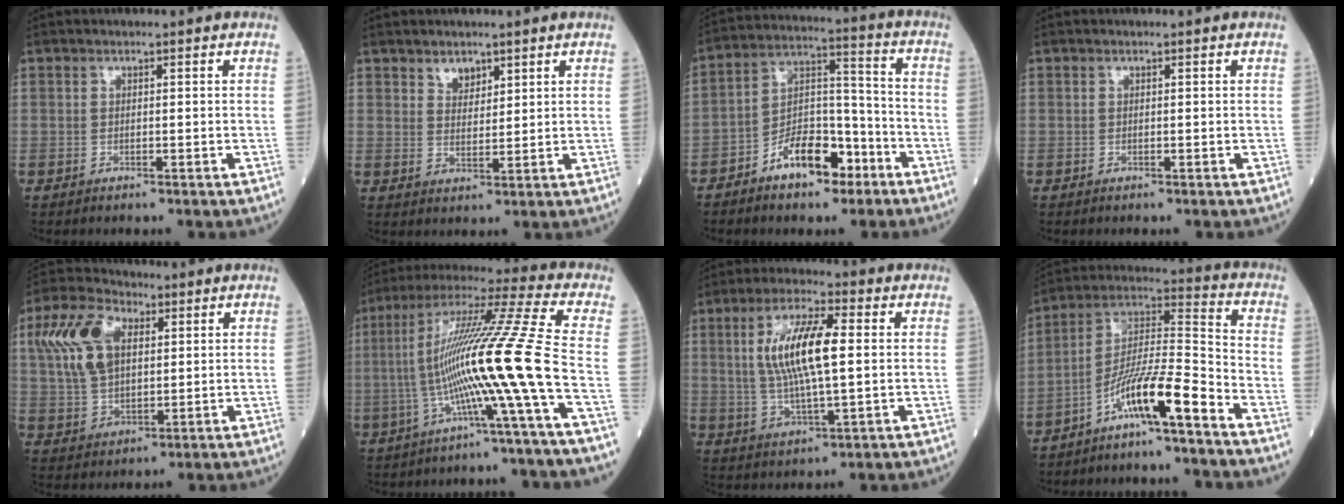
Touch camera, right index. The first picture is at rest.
{"total": 2.8, "force": [2.1, 1.5, 1.1], "torque": [-0.019, -0.003, 0.039]}
{"total": 10.5, "force": [-6.3, 4.7, 6.9], "torque": [-0.125, 0.026, -0.106]}
{"total": 0.0}
{"total": 11.5, "force": [3.9, 6.4, 8.8], "torque": [-0.202, 0.028, 0.078]}
{"total": 17.1, "force": [-3.8, -2.7, 16.5], "torque": [-0.310, 0.010, -0.081]}
{"total": 11.9, "force": [1.8, 2.5, 11.5], "torque": [-0.230, 0.008, 0.035]}
{"total": 10.9, "force": [-6.9, 0.0, 8.5], "torque": [-0.166, 0.008, -0.130]}